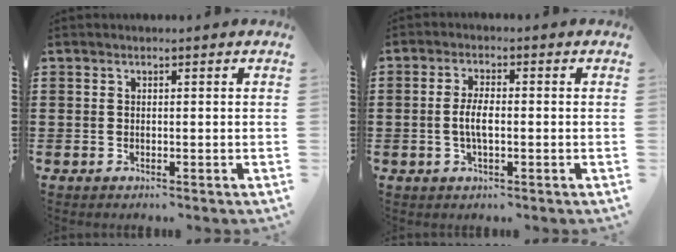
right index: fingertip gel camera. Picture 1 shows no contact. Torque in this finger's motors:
{"motor_torque": [1.35, 0.79, 0.48, 0.12]}